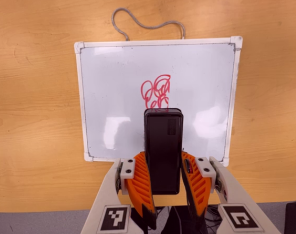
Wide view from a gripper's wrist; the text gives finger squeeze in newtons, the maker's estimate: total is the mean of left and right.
{"total": 8.2, "left": 5.9, "right": 10.5}